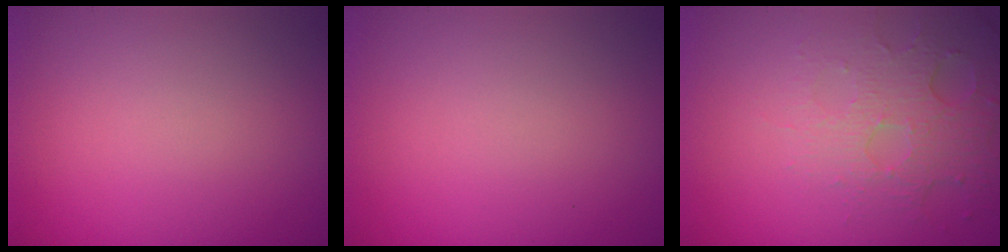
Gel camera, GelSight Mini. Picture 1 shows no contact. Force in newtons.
{"total": 0.0}
{"total": 5.0, "press": 3.3, "slide": 3.8}